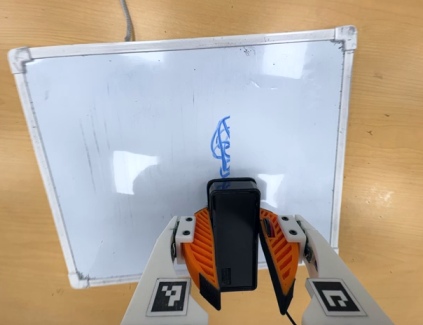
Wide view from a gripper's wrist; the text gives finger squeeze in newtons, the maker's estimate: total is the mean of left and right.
{"total": 9.0, "left": 9.2, "right": 8.9}